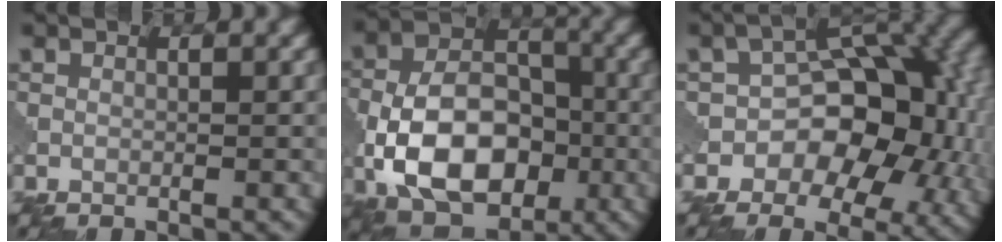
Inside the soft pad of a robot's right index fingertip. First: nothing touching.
{"total": 11.5, "force": [-3.5, 7.3, 8.1], "torque": [-0.150, 0.000, -0.070]}
{"total": 12.1, "force": [-2.3, 8.1, 8.7], "torque": [-0.089, 0.002, -0.041]}